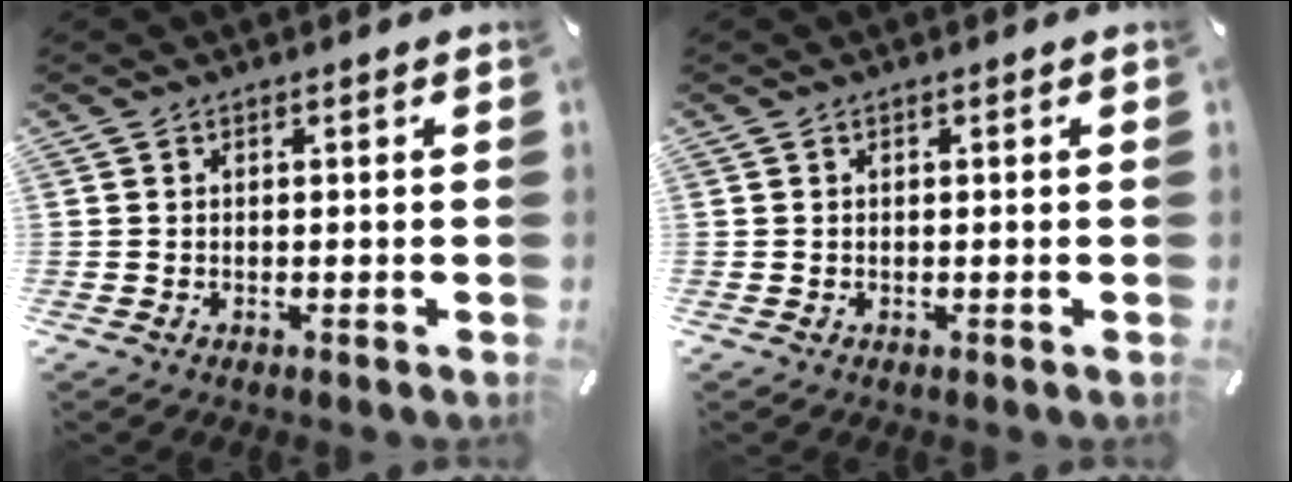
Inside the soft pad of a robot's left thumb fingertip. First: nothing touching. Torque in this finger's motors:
{"motor_torque": [0.01, 0.05, 0.07, -0.03, 0.01]}